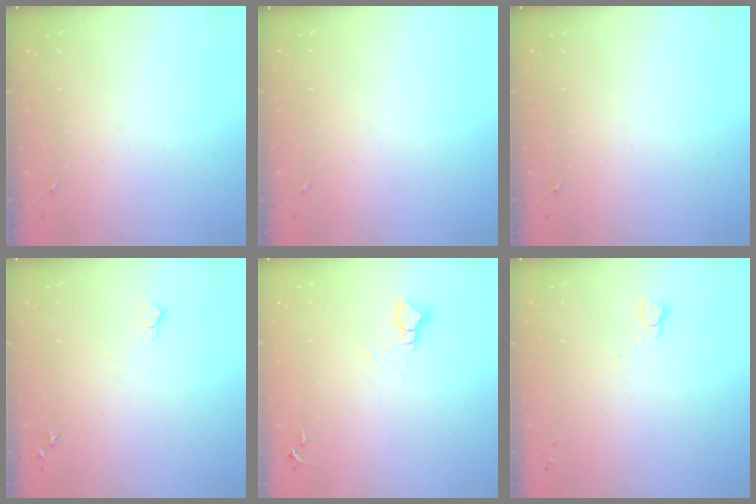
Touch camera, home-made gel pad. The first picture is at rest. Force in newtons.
{"total": 0.0}
{"total": 0.0}
{"total": 5.5, "press": 5.5, "slide": 0.7}
{"total": 3.9, "press": 3.9, "slide": 0.2}
{"total": 2.5, "press": 2.5, "slide": 0.2}